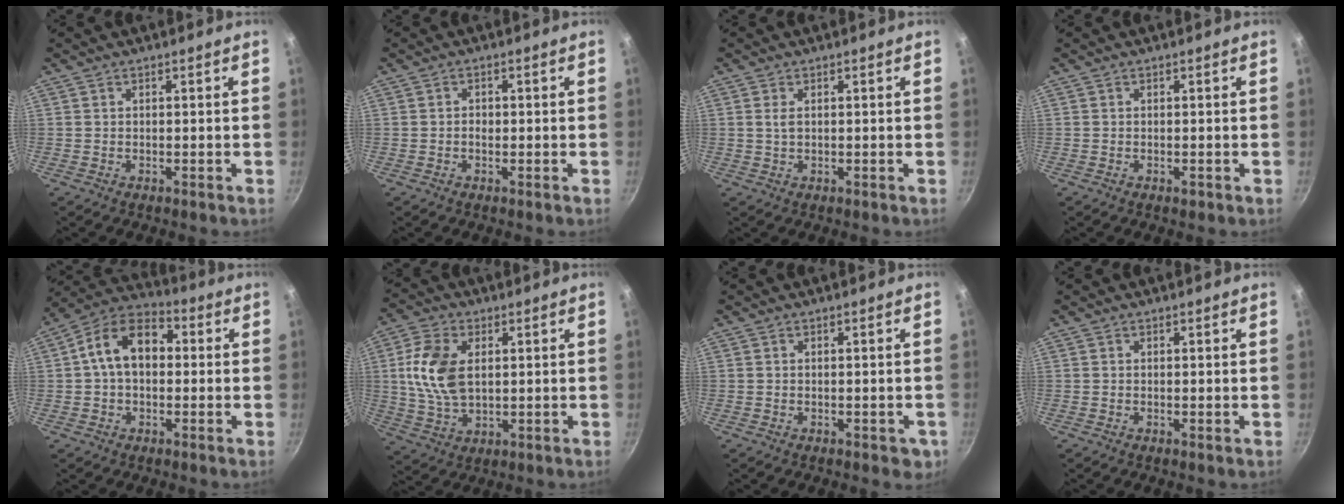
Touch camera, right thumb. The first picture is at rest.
{"total": 1.3, "force": [-0.2, 1.0, 0.8], "torque": [-0.012, 0.004, -0.004]}
{"total": 1.8, "force": [0.5, 1.0, 1.4], "torque": [-0.026, -0.001, 0.009]}
{"total": 0.8, "force": [-0.4, 0.3, 0.6], "torque": [-0.010, 0.001, -0.006]}
{"total": 12.4, "force": [1.2, 8.5, 9.0], "torque": [-0.119, 0.035, 0.001]}
{"total": 12.0, "force": [2.1, 7.4, 9.2], "torque": [-0.171, -0.005, 0.041]}
{"total": 2.8, "force": [-1.0, 1.7, 2.0], "torque": [-0.012, 0.005, -0.008]}
{"total": 0.0}